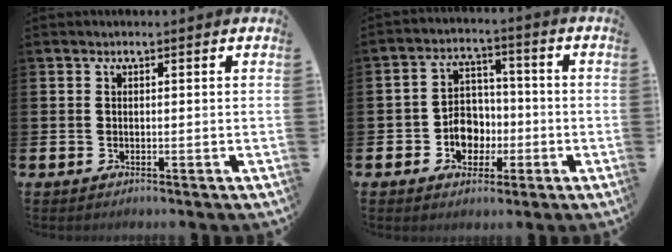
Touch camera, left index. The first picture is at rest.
{"total": 5.6, "force": [-1.3, 4.8, 2.4], "torque": [-0.049, 0.008, -0.028]}